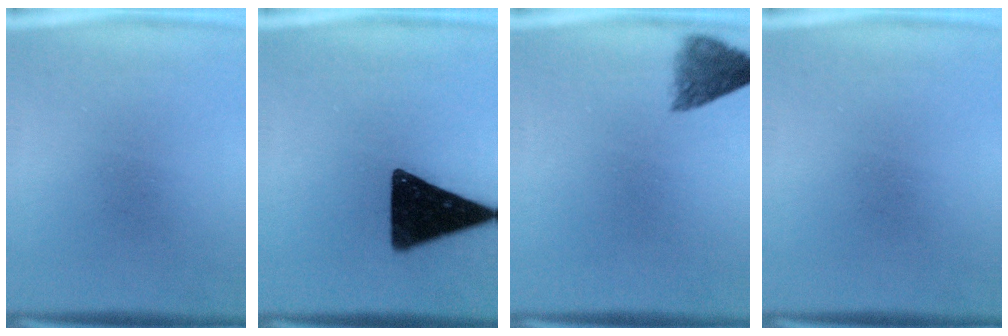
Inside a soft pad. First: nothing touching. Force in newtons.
{"total": 17.5}
{"total": 4.6}
{"total": 0.0}